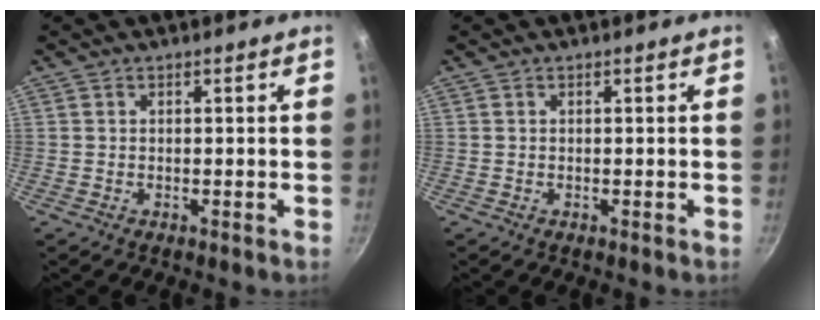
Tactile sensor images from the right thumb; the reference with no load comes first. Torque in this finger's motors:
{"motor_torque": [-0.08, 0.03, 0.08, 0.08, 0.00]}